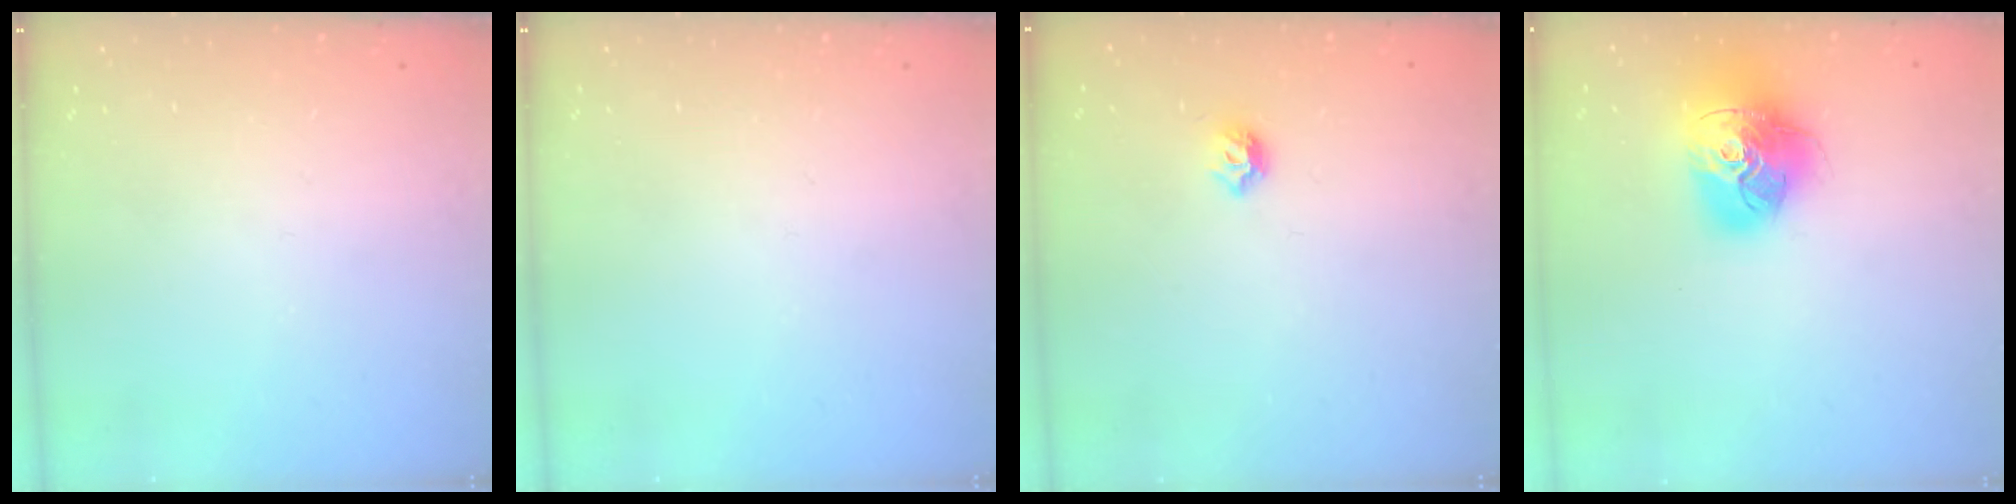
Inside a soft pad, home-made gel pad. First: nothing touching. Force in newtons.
{"total": 0.0}
{"total": 6.0, "press": 5.9, "slide": 1.0}
{"total": 18.8, "press": 18.6, "slide": 2.1}